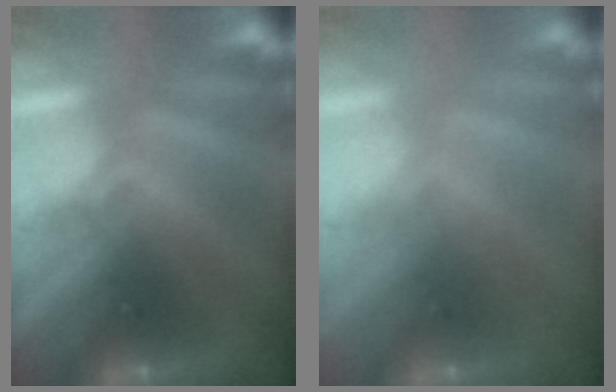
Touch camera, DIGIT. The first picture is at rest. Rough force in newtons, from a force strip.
{"total": 5.8}